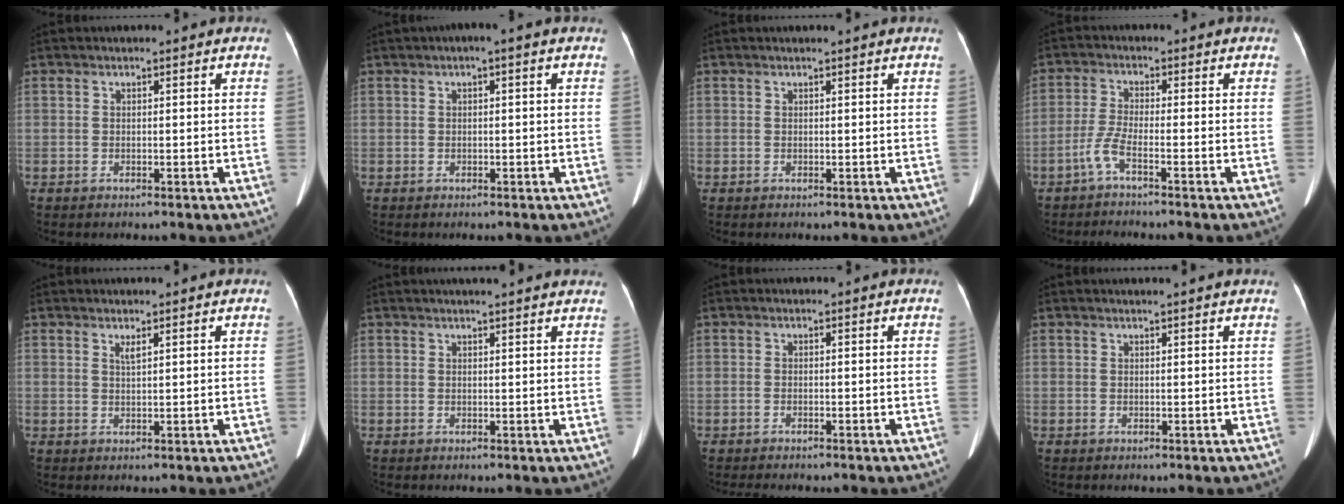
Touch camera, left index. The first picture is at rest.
{"total": 1.5, "force": [0.4, 0.1, 1.4], "torque": [-0.029, 0.009, 0.002]}
{"total": 1.0, "force": [0.9, -0.1, 0.4], "torque": [-0.009, 0.009, 0.015]}
{"total": 3.2, "force": [-2.1, -0.5, 2.3], "torque": [-0.059, 0.001, -0.048]}
{"total": 1.2, "force": [0.8, 0.0, 0.8], "torque": [-0.019, -0.003, 0.017]}
{"total": 9.3, "force": [8.3, 0.5, 4.0], "torque": [-0.055, 0.021, 0.085]}
{"total": 2.0, "force": [-1.7, 0.4, 0.9], "torque": [-0.015, -0.005, -0.020]}
{"total": 2.8, "force": [2.5, -0.3, 1.2], "torque": [-0.016, 0.012, 0.030]}